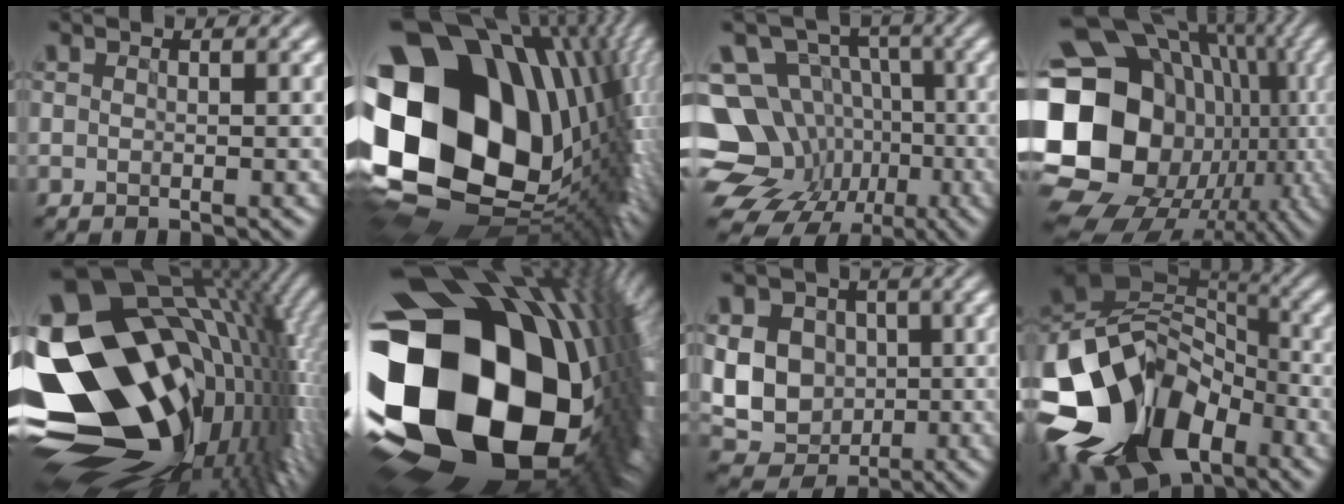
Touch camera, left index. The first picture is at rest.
{"total": 22.2, "force": [2.9, 15.9, 15.3], "torque": [-0.335, -0.024, 0.086]}
{"total": 16.3, "force": [-4.8, 14.2, 6.4], "torque": [-0.149, -0.014, -0.082]}
{"total": 22.7, "force": [-1.3, 19.3, 11.9], "torque": [-0.249, 0.025, -0.041]}
{"total": 22.1, "force": [-0.5, 15.0, 16.2], "torque": [-0.292, -0.013, -0.006]}
{"total": 22.6, "force": [-1.4, 15.5, 16.3], "torque": [-0.308, -0.083, 0.006]}
{"total": 10.9, "force": [1.0, 9.7, 5.0], "torque": [-0.099, 0.022, 0.001]}
{"total": 15.8, "force": [-6.6, 10.1, 10.2], "torque": [-0.219, 0.008, -0.127]}